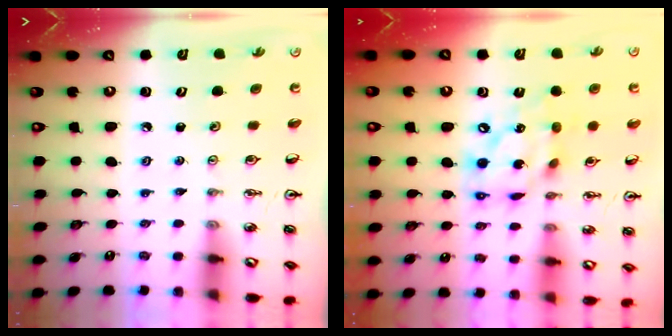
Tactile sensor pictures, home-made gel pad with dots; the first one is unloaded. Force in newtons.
{"total": 14.3, "press": 14.2, "slide": 1.8}